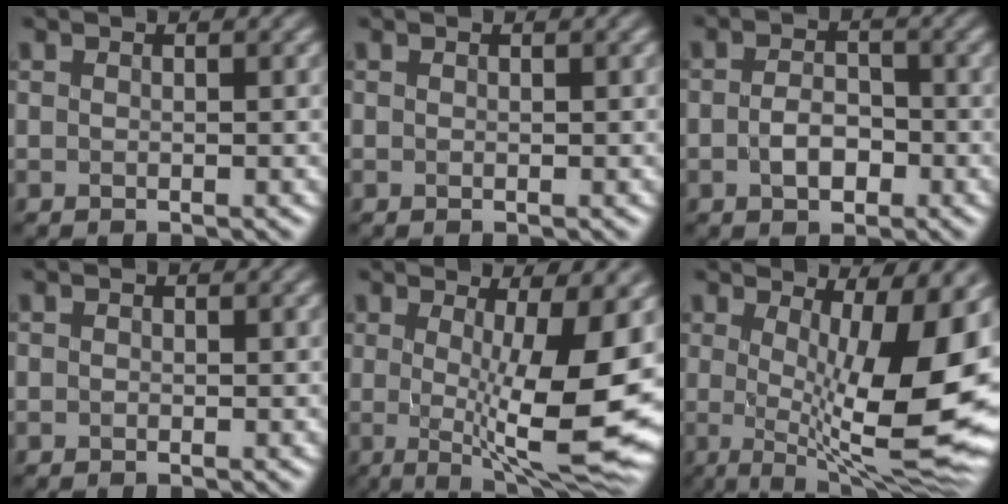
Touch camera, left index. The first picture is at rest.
{"total": 0.0}
{"total": 2.6, "force": [-2.3, 0.7, 0.7], "torque": [-0.043, -0.004, -0.011]}
{"total": 1.2, "force": [-0.8, -0.6, -0.6], "torque": [-0.013, -0.006, 0.008]}
{"total": 10.3, "force": [-1.1, 1.8, 10.1], "torque": [-0.170, -0.017, 0.017]}
{"total": 12.4, "force": [0.2, 3.6, 11.8], "torque": [-0.173, -0.013, 0.043]}